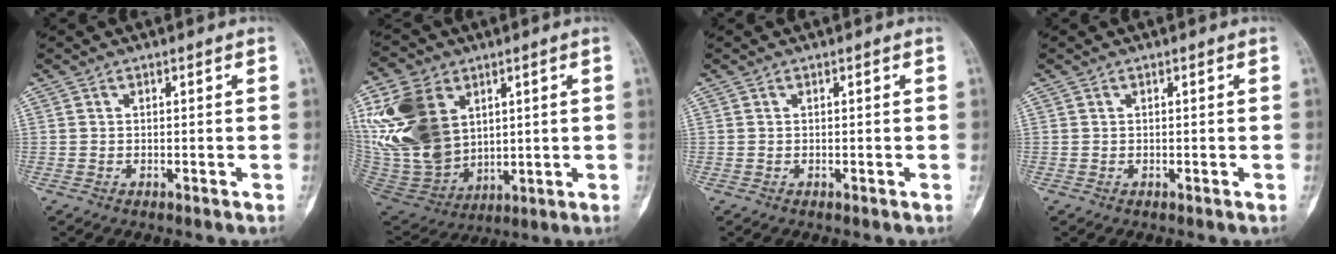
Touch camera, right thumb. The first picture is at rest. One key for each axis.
{"total": 23.8, "fx": 7.0, "fy": 16.8, "fz": 15.3, "tx": -0.320, "ty": -0.022, "tz": 0.151}
{"total": 0.0}
{"total": 0.0}